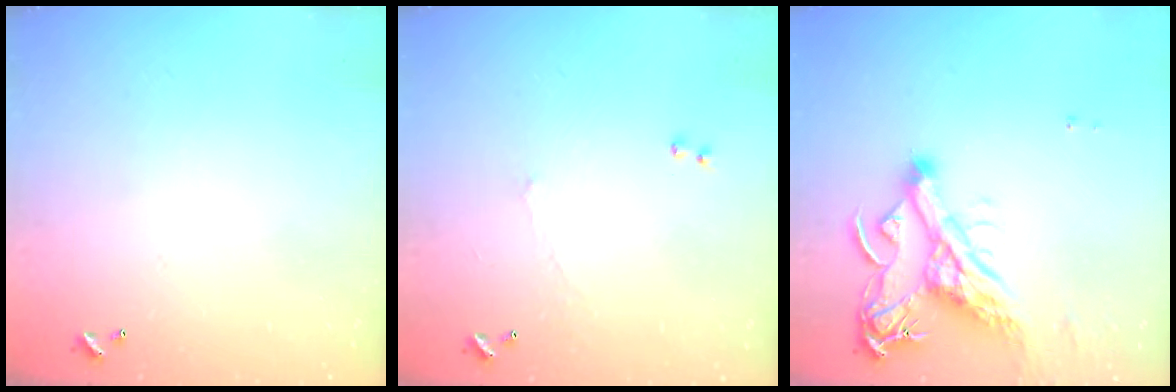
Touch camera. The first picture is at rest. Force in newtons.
{"total": 0.7, "press": 0.0, "slide": 0.7}
{"total": 11.1, "press": 10.9, "slide": 1.8}